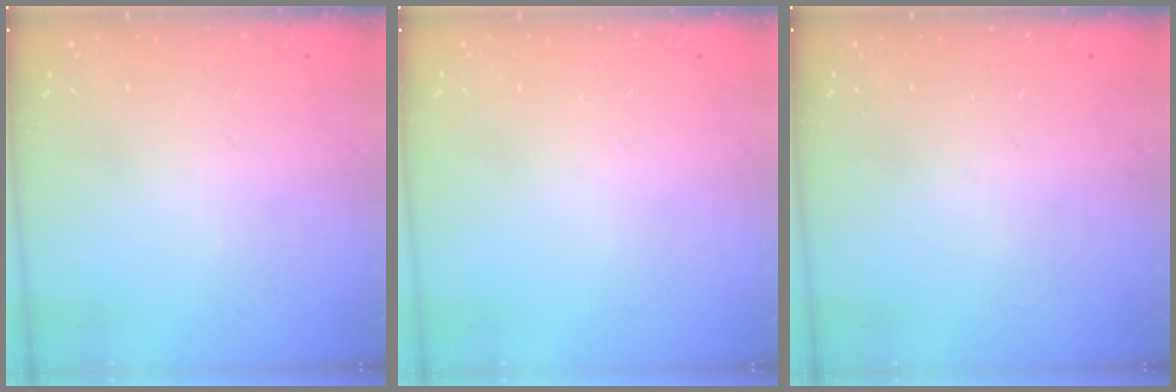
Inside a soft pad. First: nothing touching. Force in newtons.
{"total": 0.0}
{"total": 0.0}